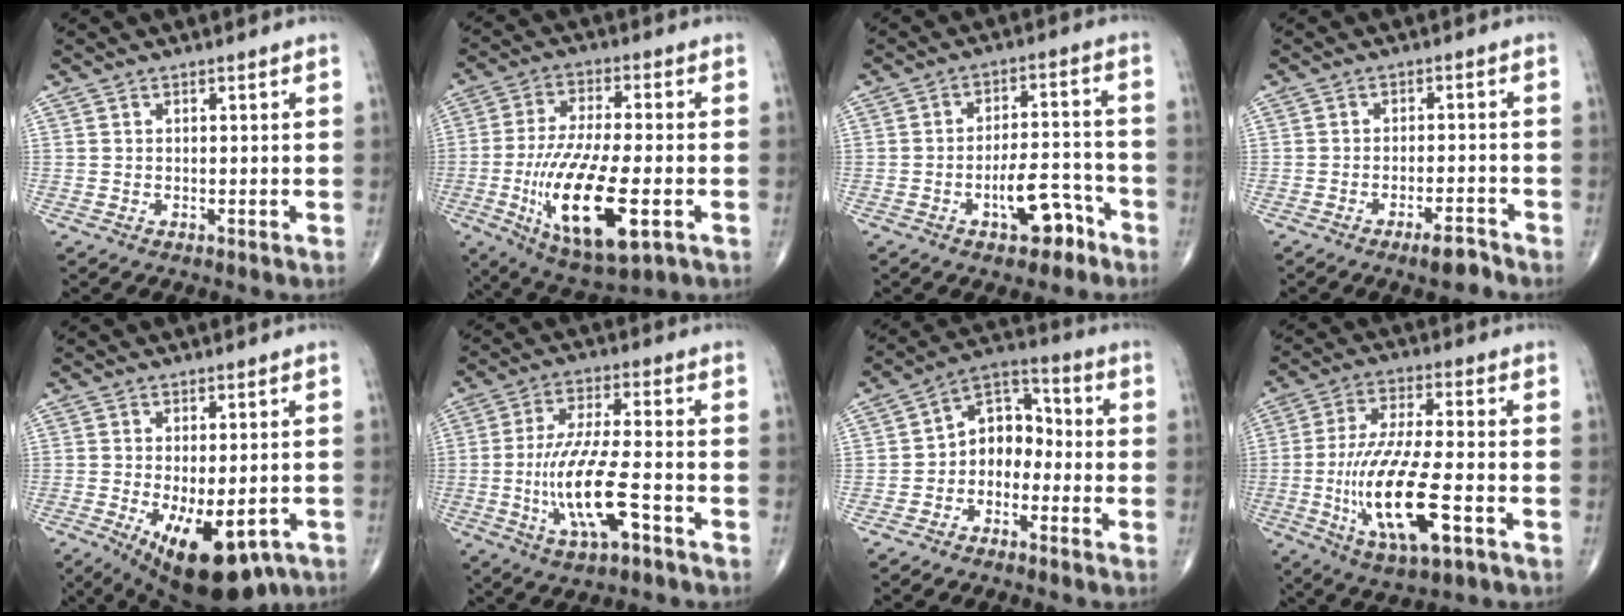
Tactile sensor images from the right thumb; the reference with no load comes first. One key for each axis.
{"total": 18.7, "fx": -5.0, "fy": 6.2, "fz": 16.9, "tx": -0.328, "ty": -0.008, "tz": -0.075}
{"total": 8.6, "fx": -4.6, "fy": 3.9, "fz": 6.0, "tx": -0.079, "ty": 0.047, "tz": -0.068}
{"total": 4.1, "fx": -3.1, "fy": 0.8, "fz": 2.7, "tx": -0.044, "ty": 0.016, "tz": -0.050}
{"total": 18.7, "fx": -10.0, "fy": 9.1, "fz": 13.0, "tx": -0.141, "ty": 0.027, "tz": -0.125}
{"total": 13.1, "fx": -4.1, "fy": 3.5, "fz": 11.9, "tx": -0.244, "ty": 0.017, "tz": -0.072}
{"total": 8.6, "fx": -2.4, "fy": 6.4, "fz": 5.2, "tx": -0.055, "ty": 0.048, "tz": -0.061}
{"total": 17.0, "fx": -4.7, "fy": 5.0, "fz": 15.6, "tx": -0.318, "ty": 0.006, "tz": -0.078}